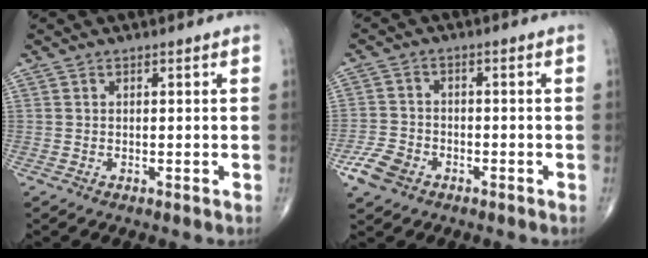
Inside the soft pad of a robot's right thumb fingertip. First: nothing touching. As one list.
[{"total": 5.9, "force": [-3.3, 4.0, 2.8], "torque": [-0.055, 0.013, -0.062]}]